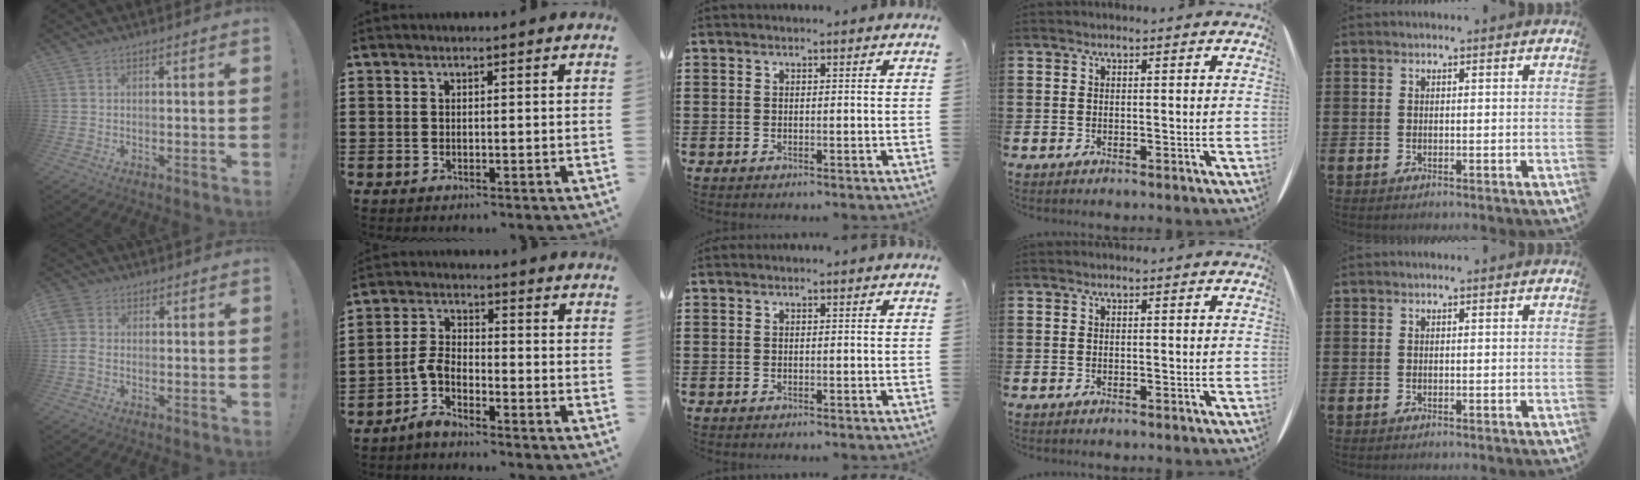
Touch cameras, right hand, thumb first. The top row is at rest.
{"thumb": {"total": 4.6, "force": [-0.5, 3.5, 3.0], "torque": [-0.066, 0.000, -0.010]}, "index": {"total": 4.2, "force": [-3.1, 1.7, 2.3], "torque": [-0.066, 0.004, -0.066]}}